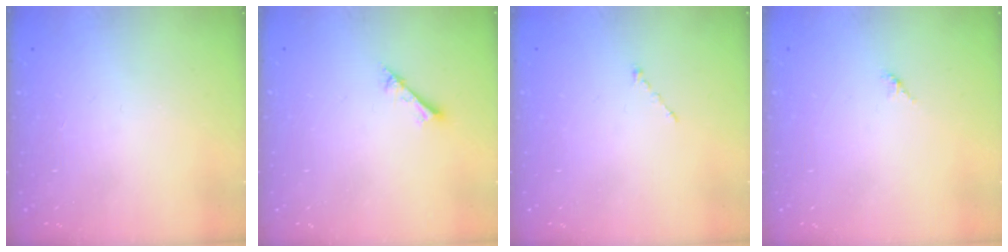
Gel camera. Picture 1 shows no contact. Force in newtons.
{"total": 1.6, "press": 1.6, "slide": 0.2}
{"total": 1.0, "press": 0.9, "slide": 0.3}
{"total": 1.5, "press": 1.4, "slide": 0.4}